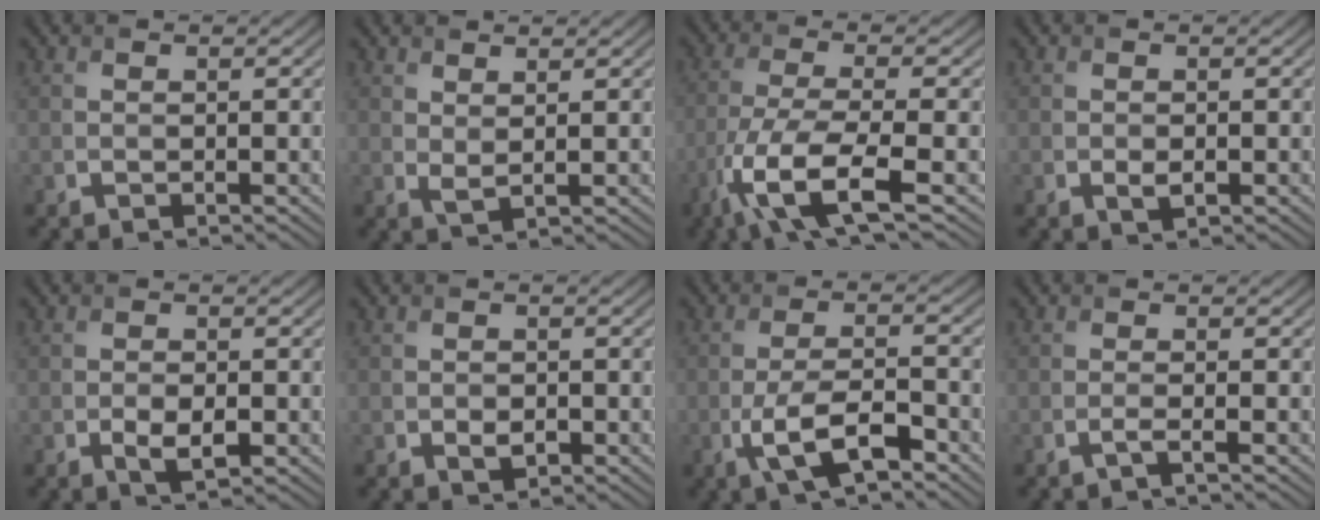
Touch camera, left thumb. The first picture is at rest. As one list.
[{"total": 1.6, "force": [1.2, 0.4, 1.0], "torque": [-0.028, -0.005, 0.026]}, {"total": 9.7, "force": [-4.8, 2.5, 8.0], "torque": [-0.166, -0.011, -0.104]}, {"total": 1.4, "force": [-0.5, 0.8, 1.0], "torque": [-0.020, -0.003, -0.008]}, {"total": 2.9, "force": [-1.0, 1.5, 2.3], "torque": [-0.048, -0.009, -0.015]}, {"total": 1.7, "force": [-0.8, 1.1, 1.1], "torque": [-0.019, -0.005, -0.013]}, {"total": 6.7, "force": [-3.4, 2.2, 5.4], "torque": [-0.109, 0.003, -0.066]}, {"total": 1.4, "force": [-0.7, 0.1, 1.2], "torque": [-0.019, 0.003, -0.020]}]